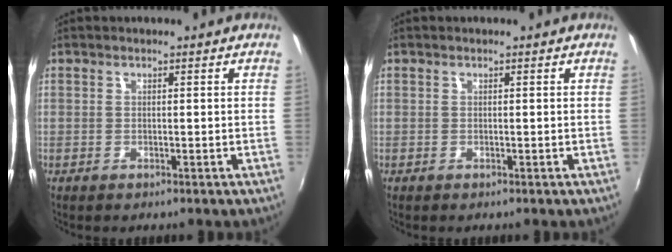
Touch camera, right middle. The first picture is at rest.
{"total": 0.0}